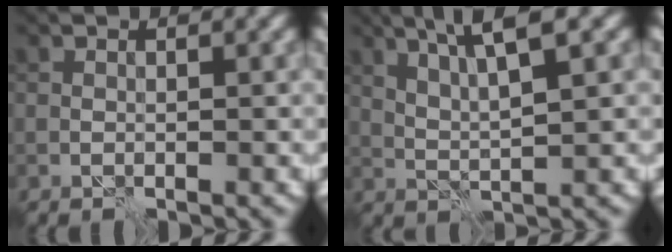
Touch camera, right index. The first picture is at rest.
{"total": 5.5, "force": [2.9, 0.8, 4.6], "torque": [-0.089, 0.009, 0.057]}